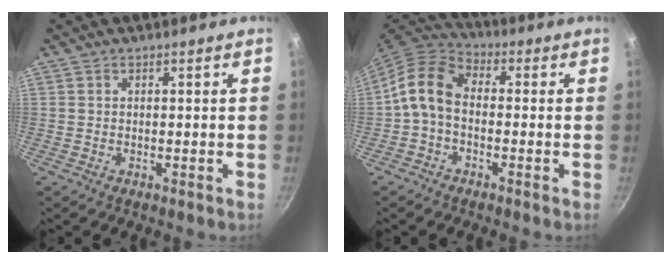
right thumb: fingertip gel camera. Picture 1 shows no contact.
{"total": 8.8, "force": [-1.3, 6.2, 6.2], "torque": [-0.110, 0.037, -0.043]}